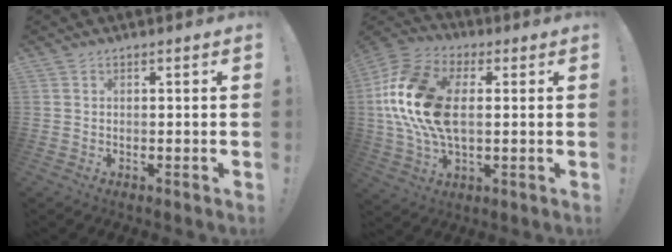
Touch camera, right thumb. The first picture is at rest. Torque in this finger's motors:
{"motor_torque": [0.08, 1.30, 0.90, -0.52, 0.51]}